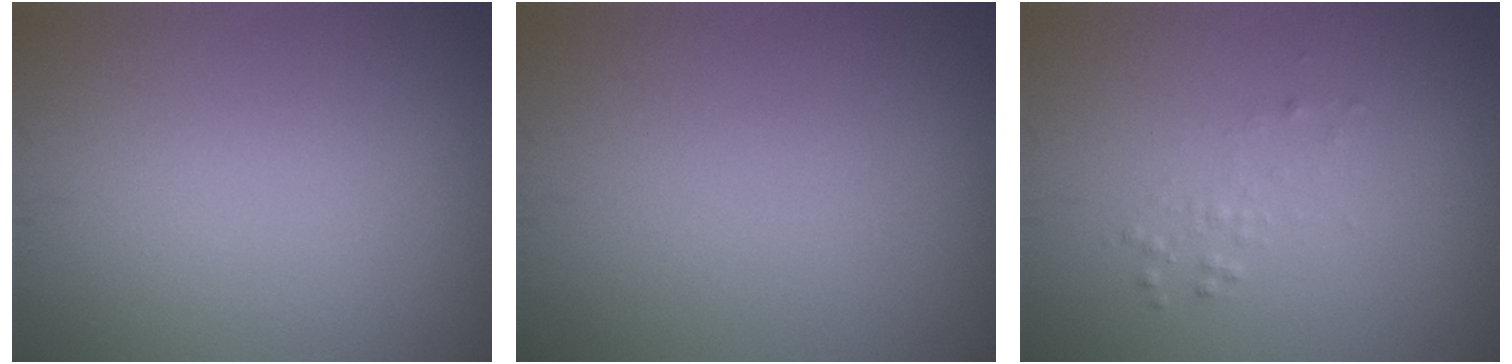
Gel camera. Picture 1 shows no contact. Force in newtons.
{"total": 0.0}
{"total": 0.9, "press": 0.9, "slide": 0.0}